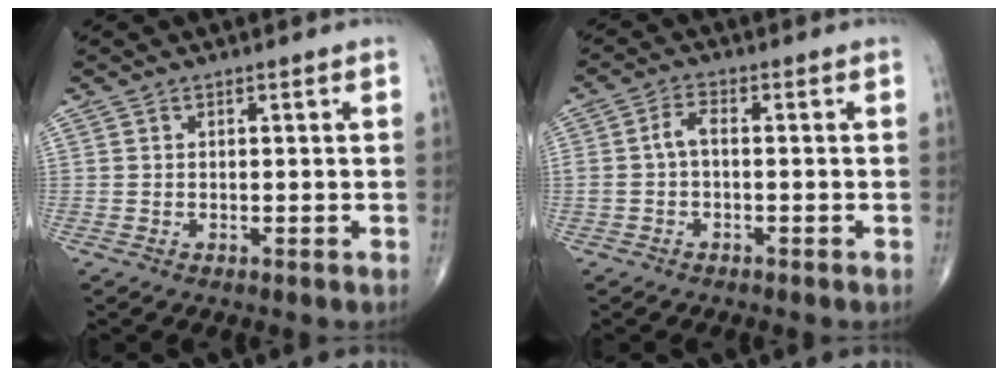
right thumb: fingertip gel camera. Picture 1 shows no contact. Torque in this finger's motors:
{"motor_torque": [-0.08, -0.08, 0.36, 0.10, -0.03]}